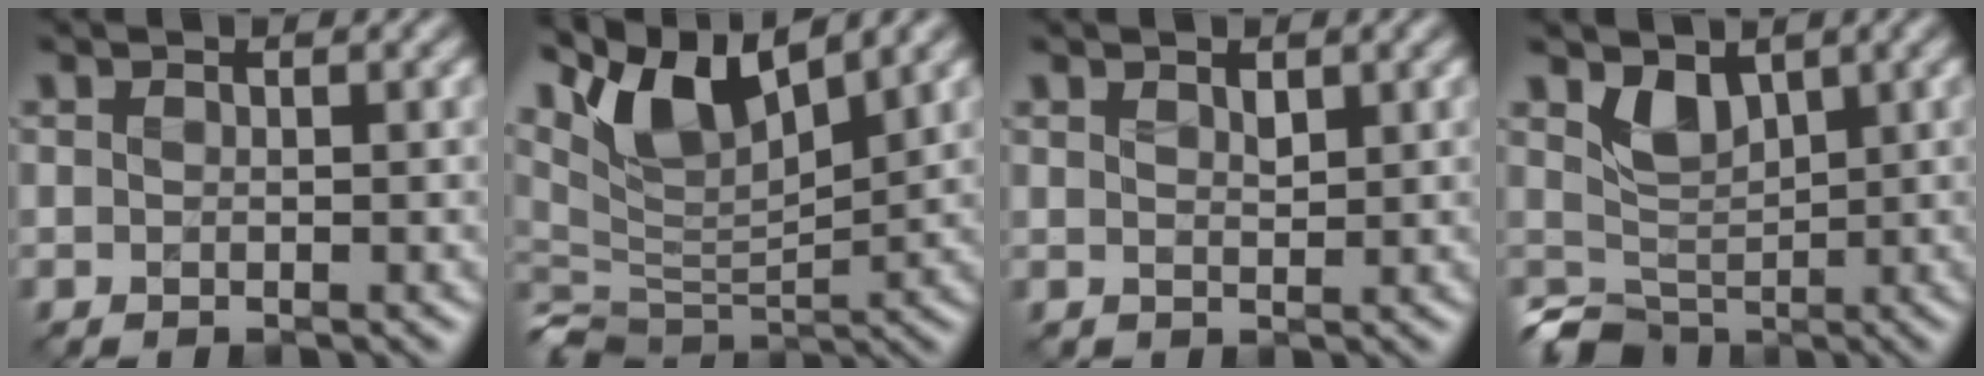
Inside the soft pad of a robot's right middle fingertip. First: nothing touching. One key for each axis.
{"total": 7.2, "fx": 4.8, "fy": 2.5, "fz": 4.8, "tx": -0.095, "ty": 0.003, "tz": 0.089}
{"total": 1.0, "fx": 0.7, "fy": 0.5, "fz": 0.5, "tx": -0.010, "ty": -0.002, "tz": 0.016}
{"total": 2.9, "fx": 0.3, "fy": 2.4, "fz": 1.5, "tx": -0.021, "ty": -0.009, "tz": 0.015}